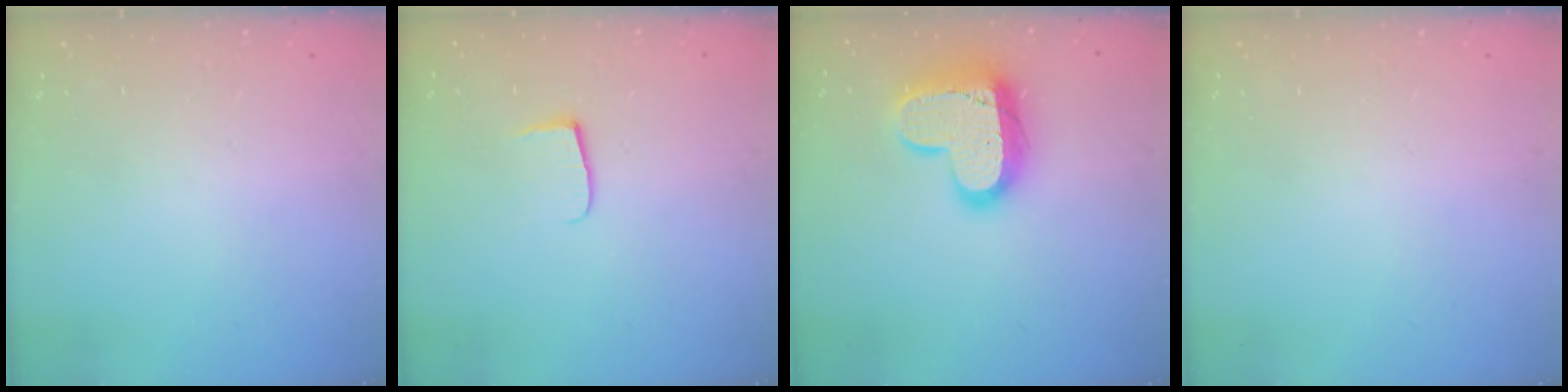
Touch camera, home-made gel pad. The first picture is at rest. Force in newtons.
{"total": 5.2, "press": 5.2, "slide": 0.7}
{"total": 19.0, "press": 19.0, "slide": 1.5}
{"total": 0.0}